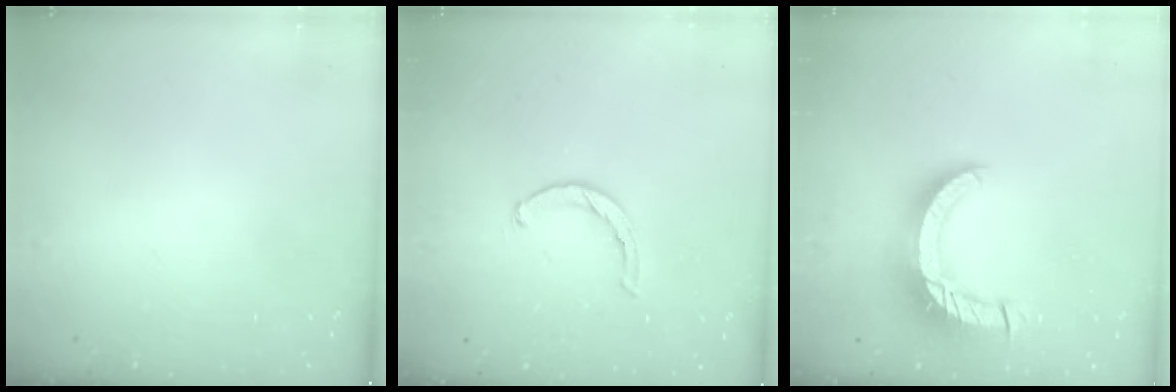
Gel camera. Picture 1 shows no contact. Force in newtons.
{"total": 2.3, "press": 2.3, "slide": 0.4}
{"total": 13.7, "press": 13.7, "slide": 1.3}